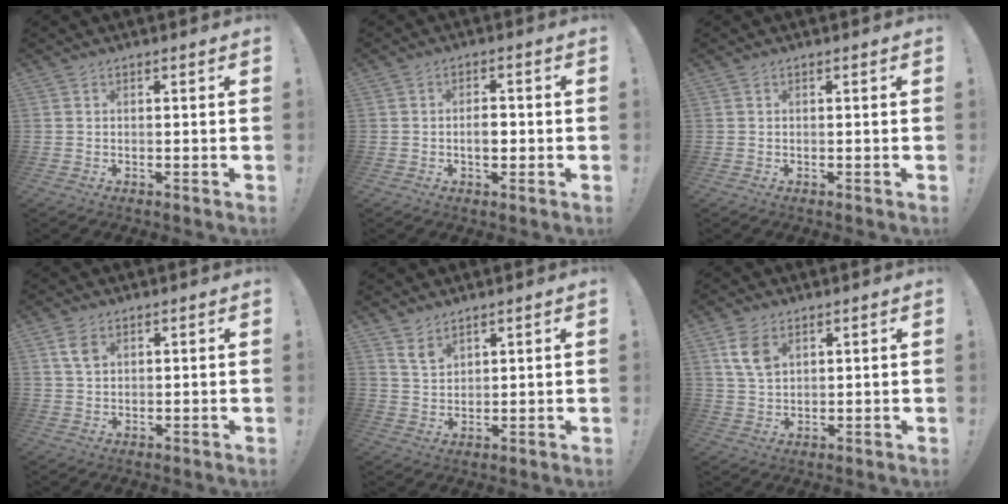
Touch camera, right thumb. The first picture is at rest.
{"total": 4.2, "force": [-1.0, 2.4, 3.2], "torque": [-0.037, 0.002, -0.023]}
{"total": 0.0}
{"total": 4.3, "force": [2.1, 2.5, 2.8], "torque": [-0.048, -0.004, 0.038]}
{"total": 5.0, "force": [3.8, 2.5, 2.0], "torque": [-0.034, -0.025, 0.071]}
{"total": 7.5, "force": [3.6, 4.8, 4.6], "torque": [-0.085, -0.011, 0.068]}